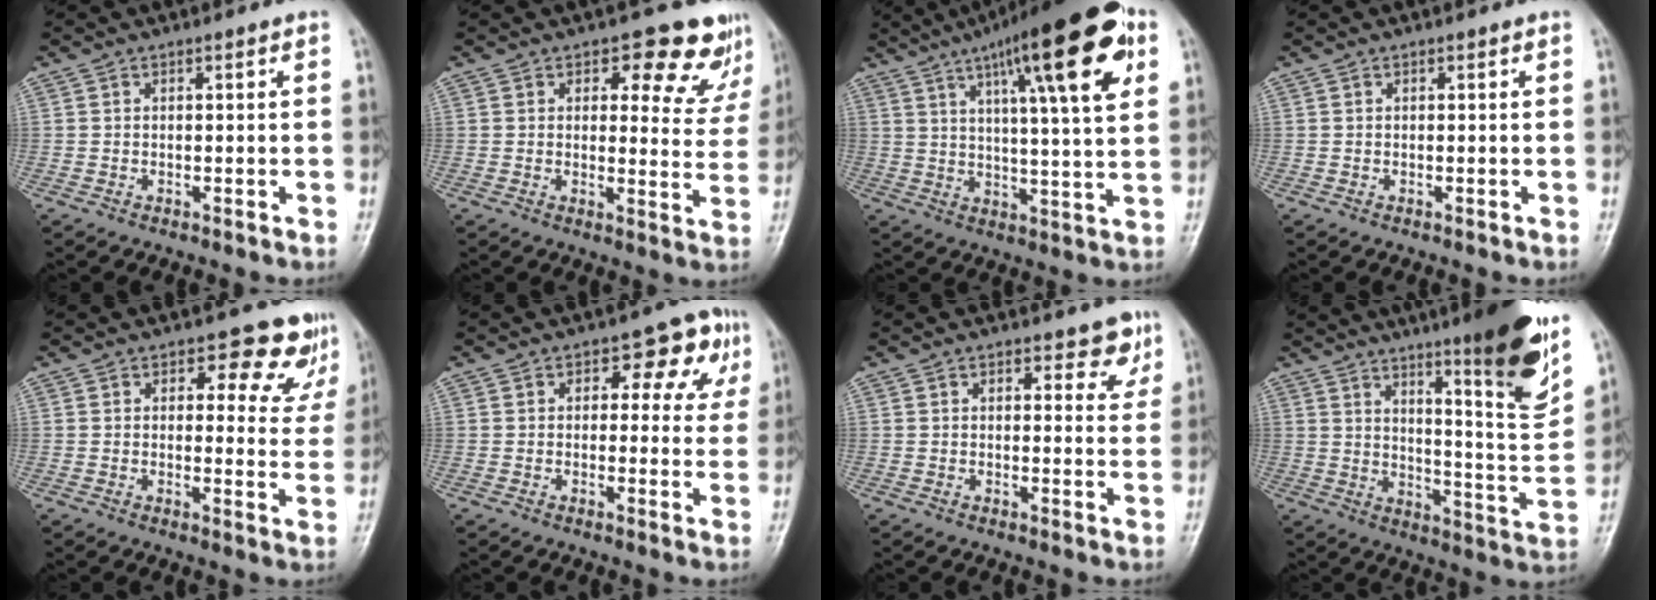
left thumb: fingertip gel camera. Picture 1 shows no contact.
{"total": 11.6, "force": [8.6, 5.8, 5.2], "torque": [-0.006, -0.049, 0.083]}
{"total": 21.8, "force": [9.9, 4.7, 18.8], "torque": [-0.264, -0.007, 0.143]}
{"total": 0.0}
{"total": 9.1, "force": [6.8, 5.0, 3.3], "torque": [0.011, -0.036, 0.059]}
{"total": 8.8, "force": [3.3, 5.3, 6.1], "torque": [-0.022, 0.002, 0.031]}
{"total": 4.1, "force": [2.7, 2.3, 2.2], "torque": [0.005, -0.013, 0.029]}
{"total": 18.4, "force": [11.0, 2.2, 14.6], "torque": [-0.175, -0.066, 0.166]}